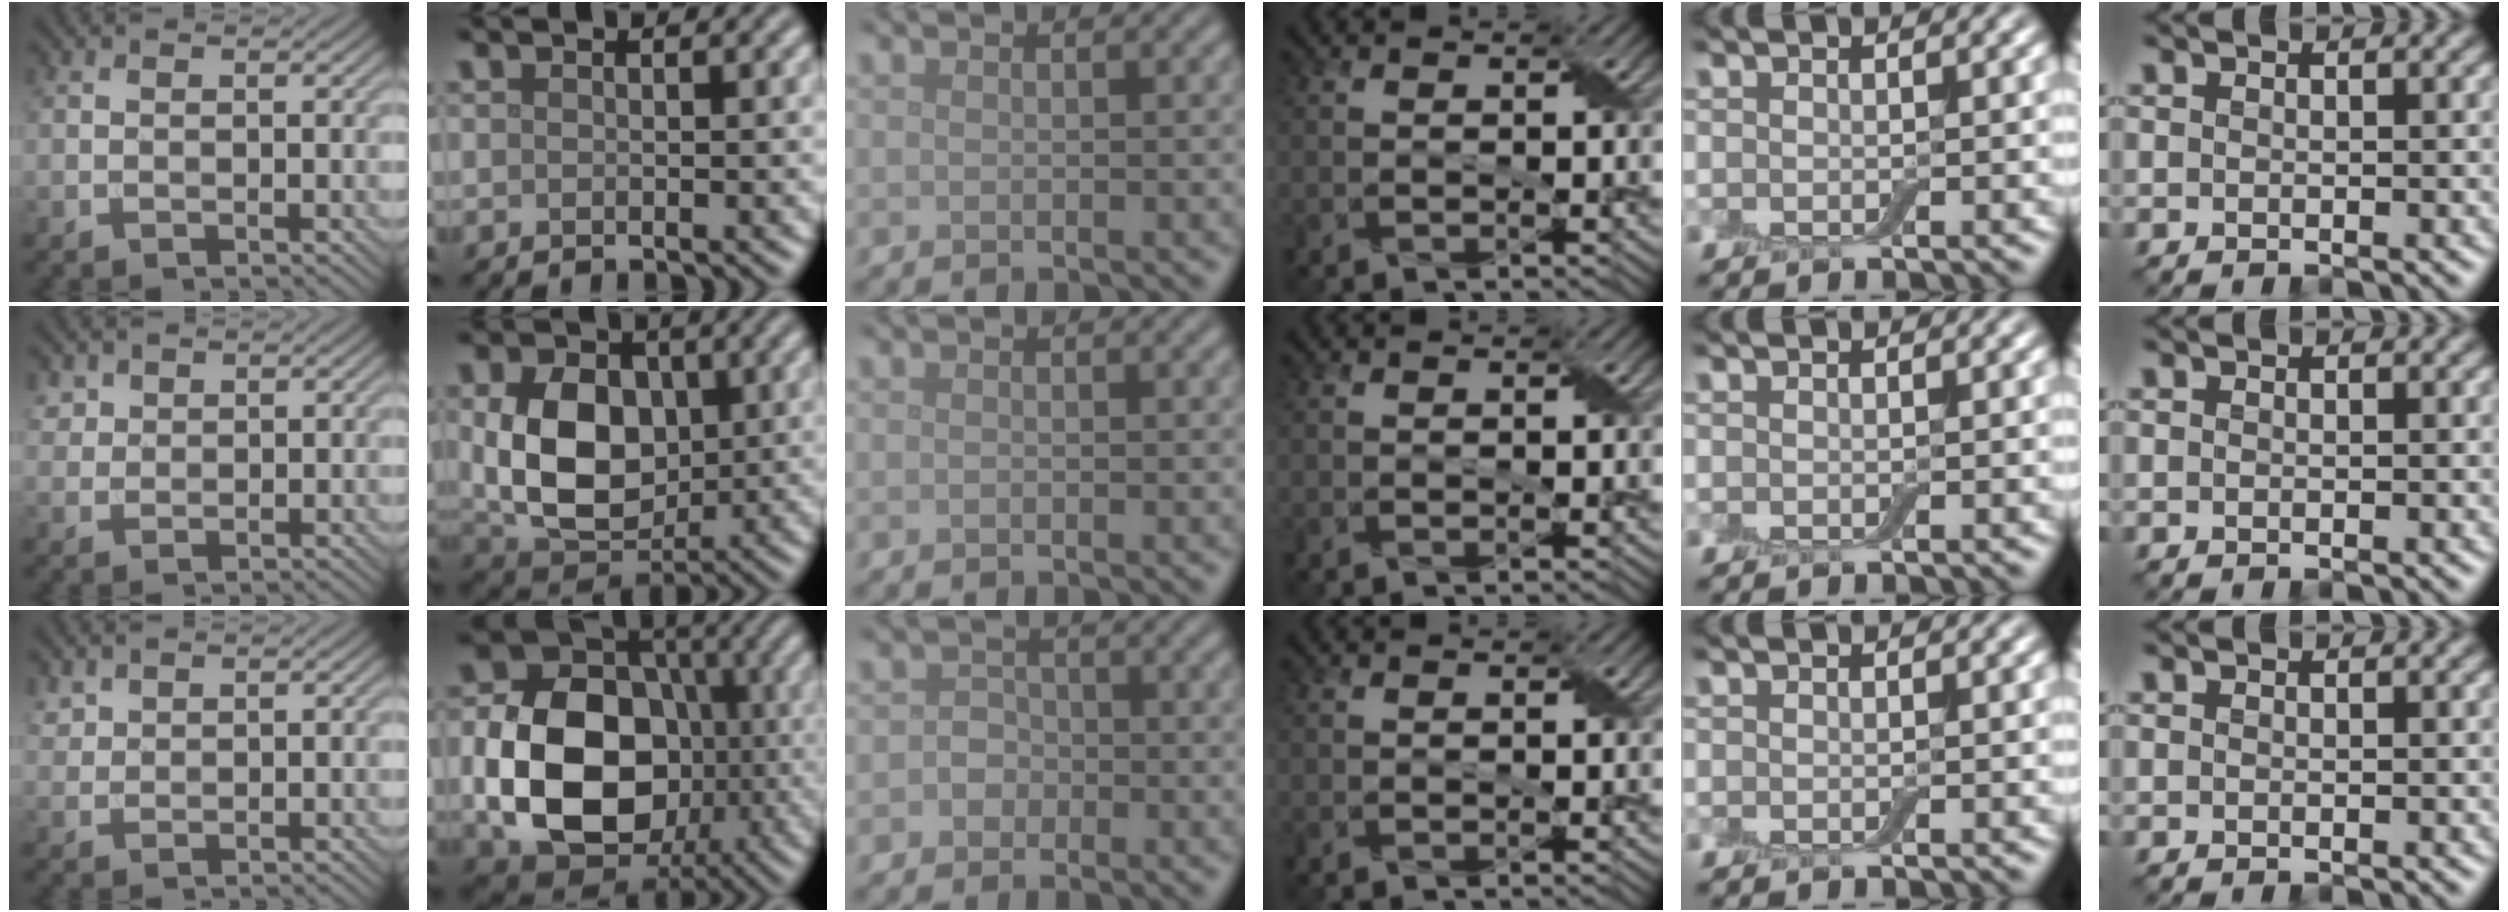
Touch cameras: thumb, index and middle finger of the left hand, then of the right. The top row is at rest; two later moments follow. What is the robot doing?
{"motion": "fold", "object": "aluminum foil"}